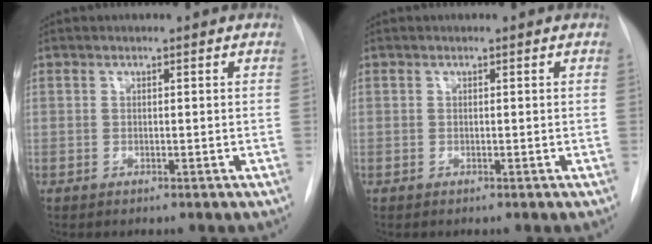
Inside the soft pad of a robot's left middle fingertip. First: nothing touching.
{"total": 0.0}